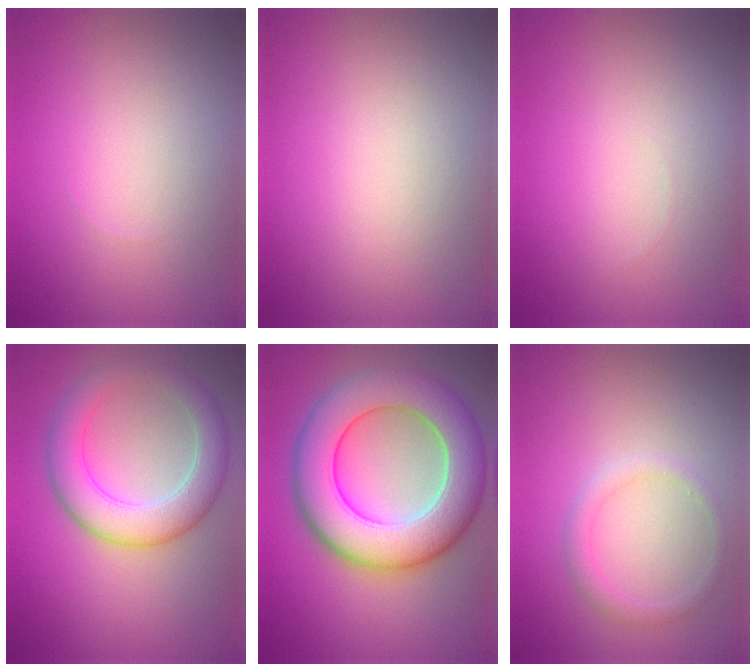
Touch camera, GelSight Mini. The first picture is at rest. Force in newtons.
{"total": 0.0}
{"total": 0.0}
{"total": 5.7, "press": 5.7, "slide": 0.1}
{"total": 11.1, "press": 11.1, "slide": 0.3}
{"total": 1.5, "press": 1.5, "slide": 0.1}